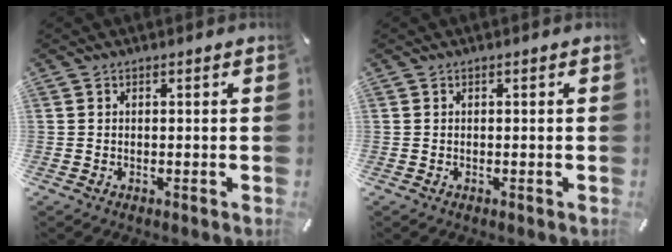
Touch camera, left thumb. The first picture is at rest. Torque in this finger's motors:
{"motor_torque": [0.03, 0.02, -0.06, 0.07, 0.00]}